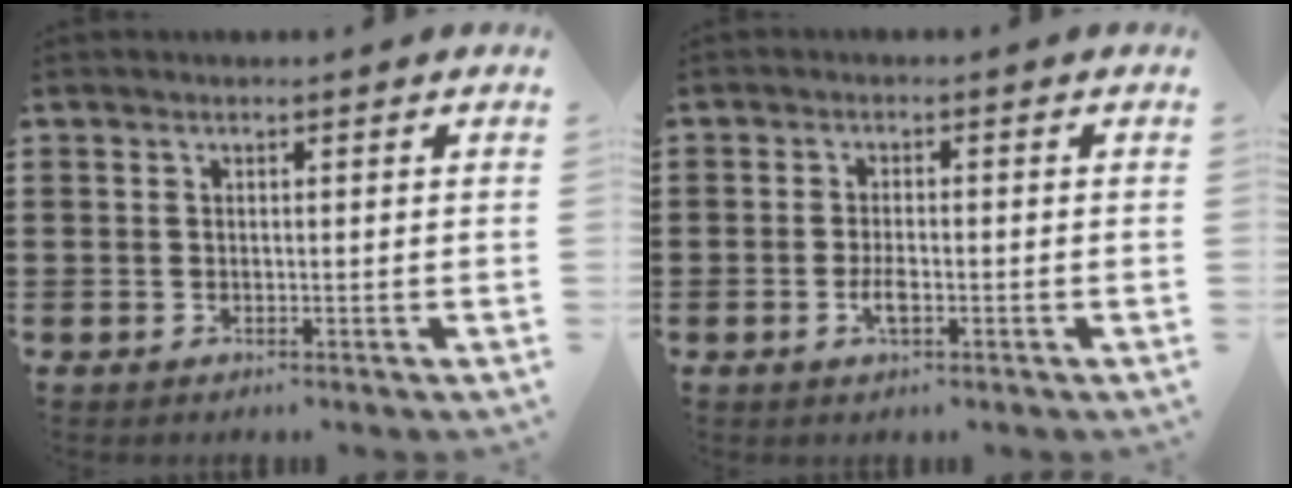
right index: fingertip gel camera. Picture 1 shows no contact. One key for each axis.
{"total": 2.8, "fx": -1.0, "fy": 0.9, "fz": 2.5, "tx": -0.053, "ty": -0.003, "tz": -0.019}